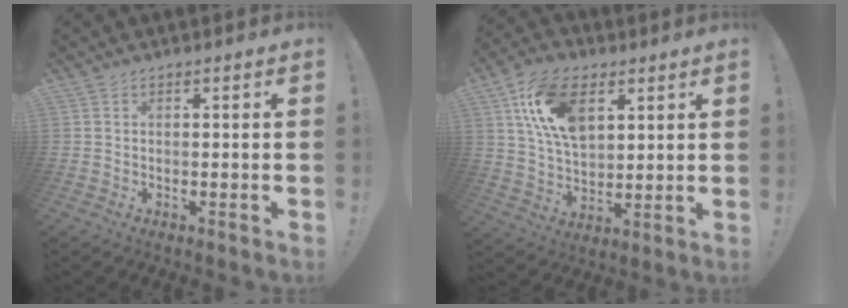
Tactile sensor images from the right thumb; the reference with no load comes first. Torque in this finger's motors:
{"motor_torque": [2.41, 2.59, 0.15, 0.01, 0.58]}